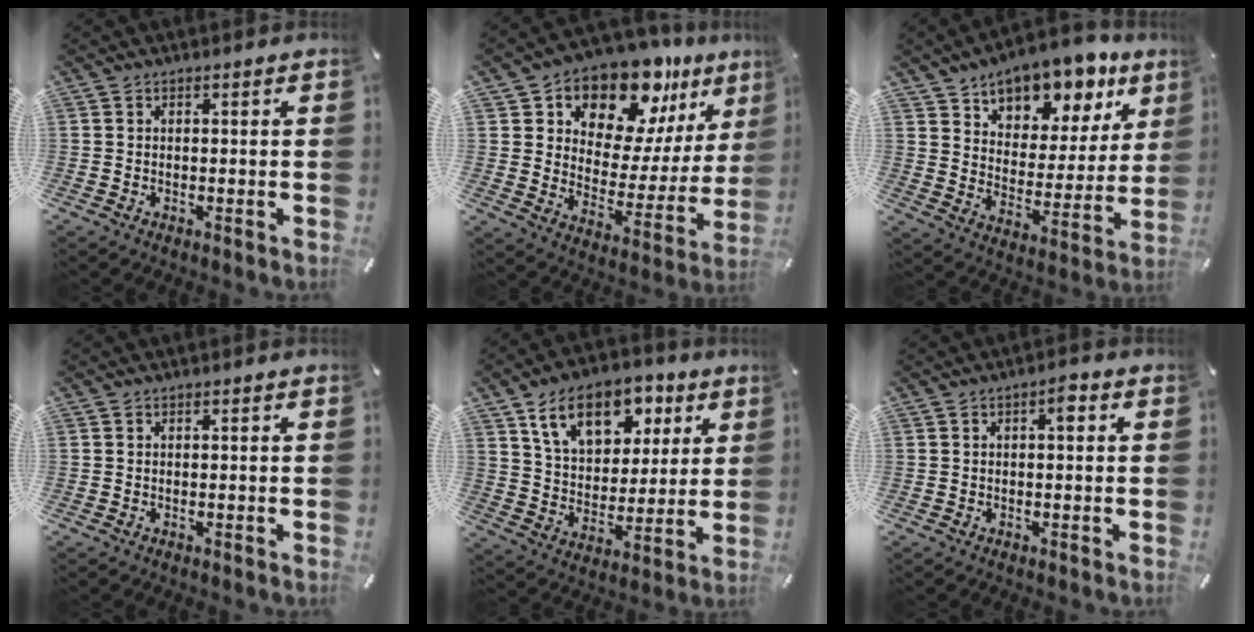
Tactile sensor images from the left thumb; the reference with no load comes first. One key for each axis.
{"total": 15.7, "fx": 12.5, "fy": 7.8, "fz": 5.4, "tx": -0.091, "ty": -0.110, "tz": 0.217}
{"total": 12.8, "fx": 10.9, "fy": 6.2, "fz": 2.5, "tx": -0.030, "ty": -0.106, "tz": 0.188}
{"total": 0.0}
{"total": 15.2, "fx": 8.4, "fy": 10.0, "fz": 7.7, "tx": -0.133, "ty": -0.027, "tz": 0.152}
{"total": 2.6, "fx": 0.4, "fy": 1.0, "fz": 2.3, "tx": -0.032, "ty": 0.004, "tz": 0.000}